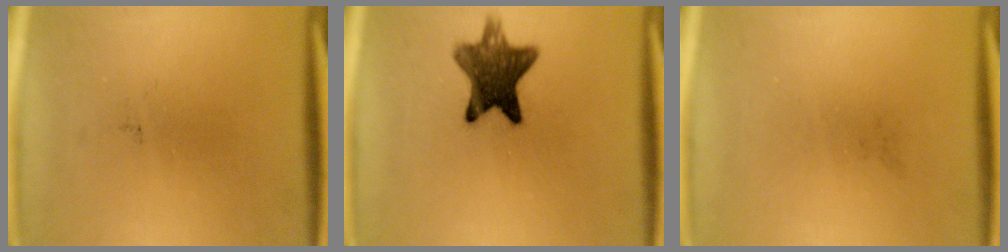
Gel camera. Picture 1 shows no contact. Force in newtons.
{"total": 10.6}
{"total": 0.0}